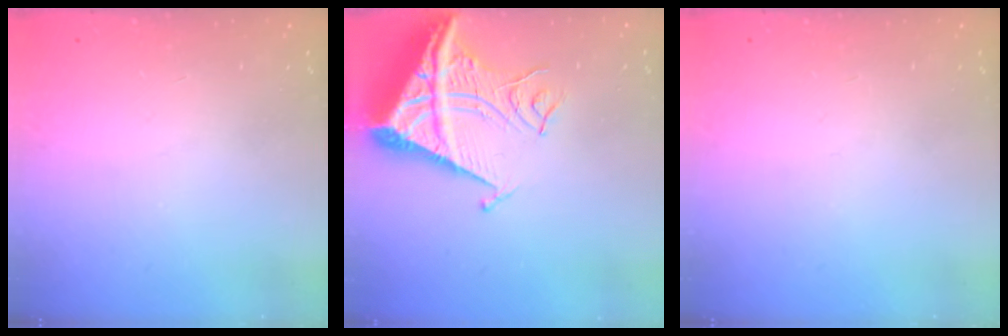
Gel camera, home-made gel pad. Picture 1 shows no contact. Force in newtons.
{"total": 11.9, "press": 11.8, "slide": 1.2}
{"total": 0.0}